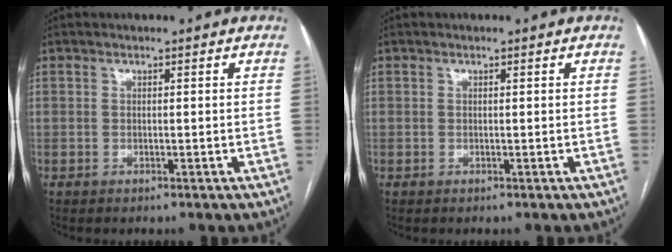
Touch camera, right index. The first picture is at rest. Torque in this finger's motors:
{"motor_torque": [0.25, 0.04, -0.01, 0.01]}